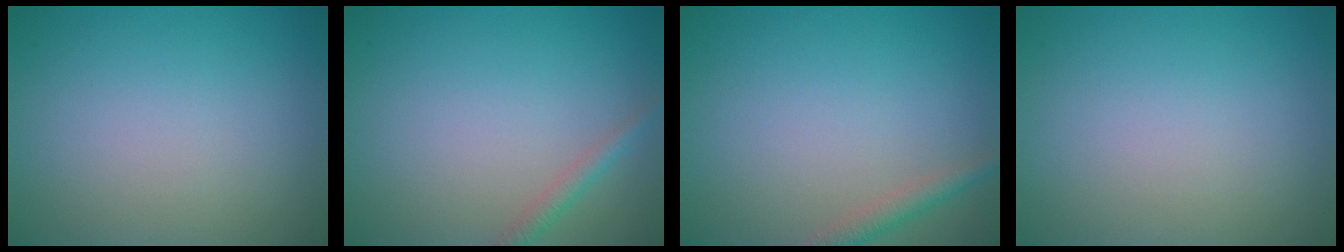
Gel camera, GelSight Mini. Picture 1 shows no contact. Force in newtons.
{"total": 1.4, "press": 1.4, "slide": 0.1}
{"total": 1.9, "press": 1.9, "slide": 0.0}
{"total": 0.0}